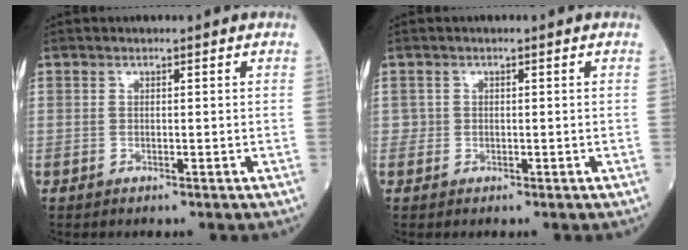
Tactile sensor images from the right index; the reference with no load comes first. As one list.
[{"total": 1.0, "force": [0.1, 1.0, 0.0], "torque": [0.009, 0.005, -0.002]}]